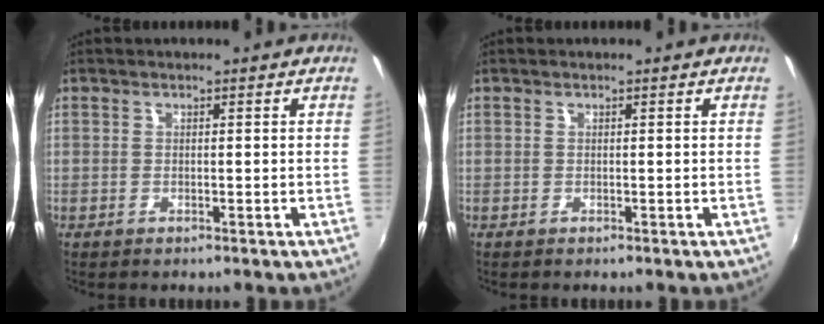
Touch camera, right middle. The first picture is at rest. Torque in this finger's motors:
{"motor_torque": [0.02, 0.11, 0.03, 0.01]}